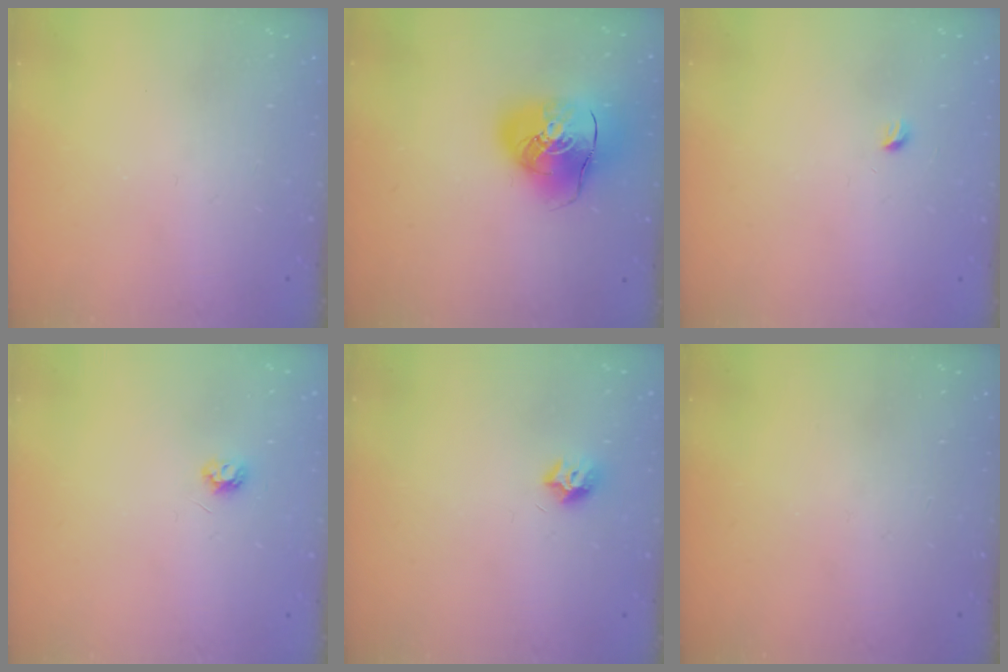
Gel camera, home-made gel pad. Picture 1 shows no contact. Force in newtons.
{"total": 14.9, "press": 14.7, "slide": 2.5}
{"total": 2.9, "press": 2.9, "slide": 0.4}
{"total": 4.2, "press": 4.2, "slide": 0.6}
{"total": 7.6, "press": 7.6, "slide": 0.7}
{"total": 0.0}